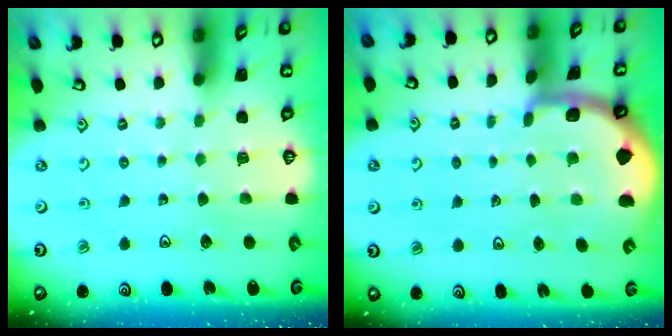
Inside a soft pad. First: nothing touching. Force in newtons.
{"total": 2.4, "press": 2.4, "slide": 0.4}